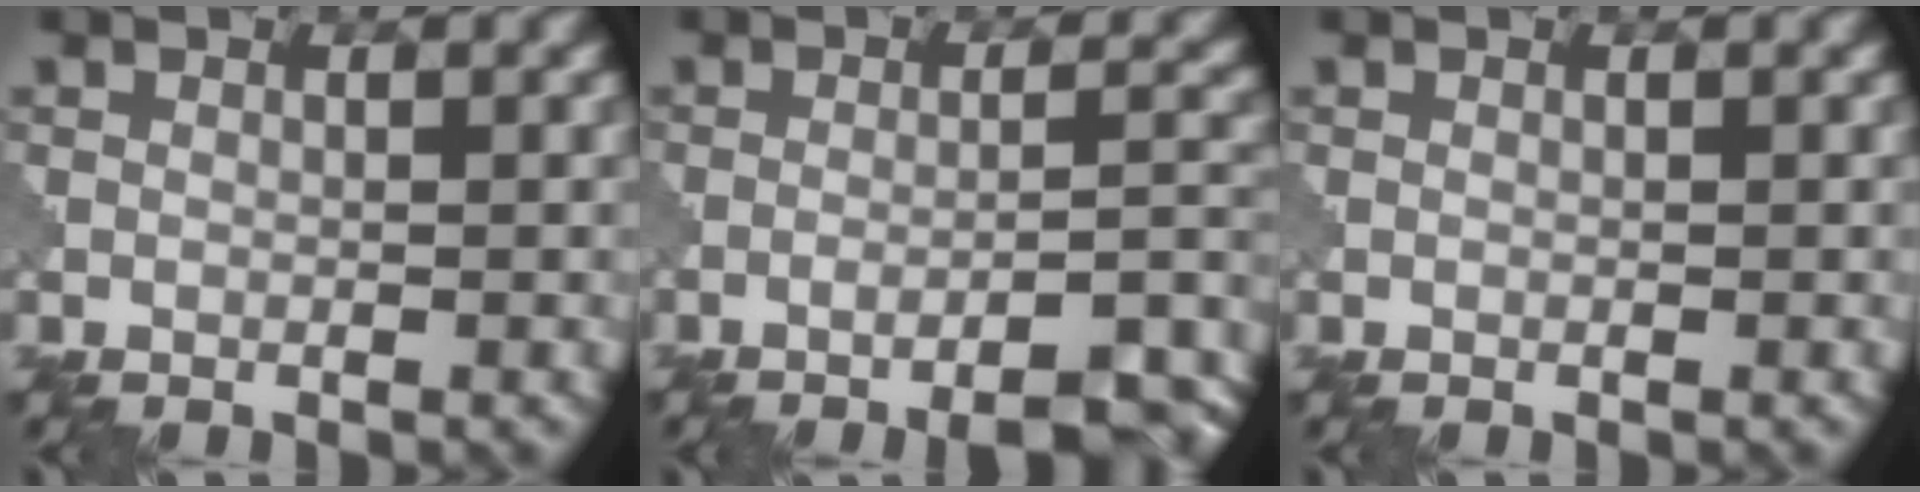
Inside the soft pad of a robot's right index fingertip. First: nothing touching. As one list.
[{"total": 8.5, "force": [-6.2, 1.8, 5.5], "torque": [-0.061, 0.011, -0.074]}, {"total": 0.0}]